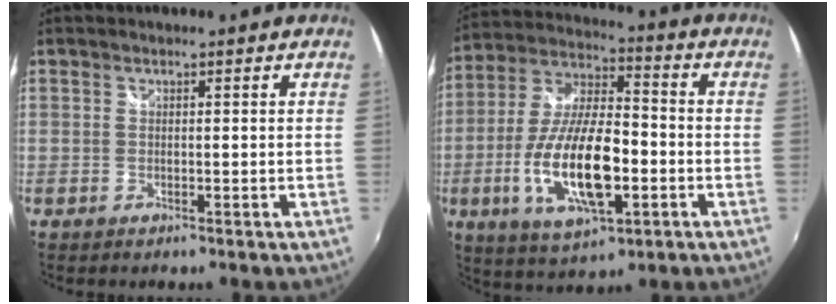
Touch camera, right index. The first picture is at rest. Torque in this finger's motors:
{"motor_torque": [1.30, -0.83, 1.05, 0.21]}